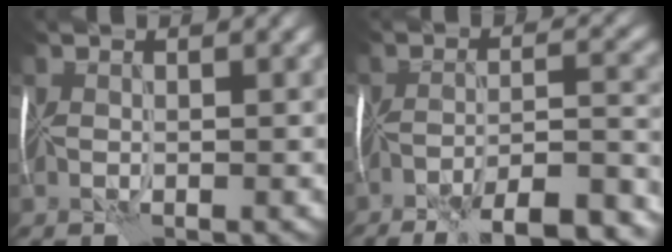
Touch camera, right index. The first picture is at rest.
{"total": 11.9, "force": [-9.5, 2.5, 6.8], "torque": [-0.097, -0.005, -0.126]}